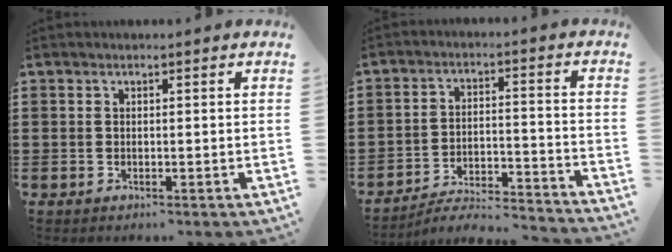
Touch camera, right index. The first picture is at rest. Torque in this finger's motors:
{"motor_torque": [-0.07, 0.55, -1.05, -0.21]}